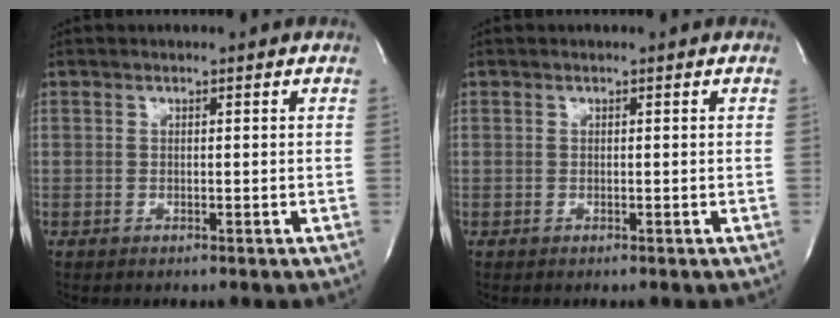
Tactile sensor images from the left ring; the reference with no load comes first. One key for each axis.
{"total": 0.0}